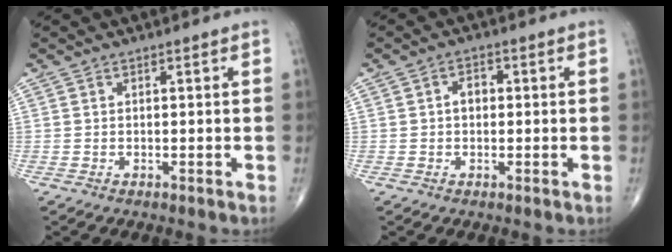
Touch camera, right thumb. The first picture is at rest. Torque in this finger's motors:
{"motor_torque": [0.54, 0.72, 0.33, -0.06, 0.00]}